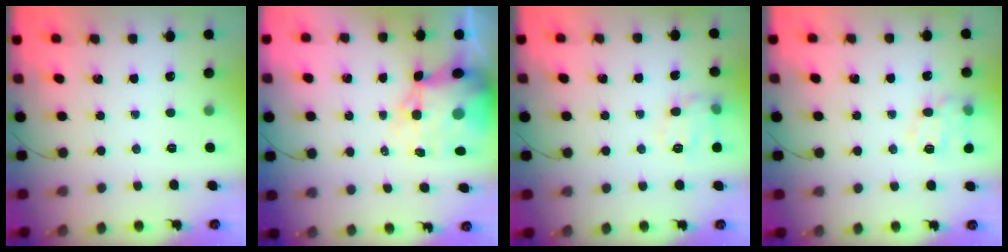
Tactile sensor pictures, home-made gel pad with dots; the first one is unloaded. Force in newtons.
{"total": 12.4, "press": 11.9, "slide": 3.3}
{"total": 9.9, "press": 9.8, "slide": 0.6}
{"total": 12.0, "press": 11.9, "slide": 0.9}